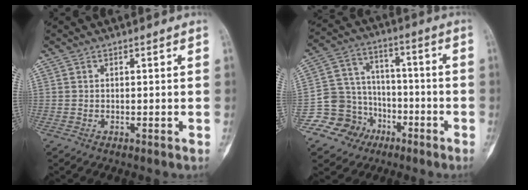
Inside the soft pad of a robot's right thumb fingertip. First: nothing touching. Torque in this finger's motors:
{"motor_torque": [0.66, -0.01, 0.10, -1.04, -0.02]}